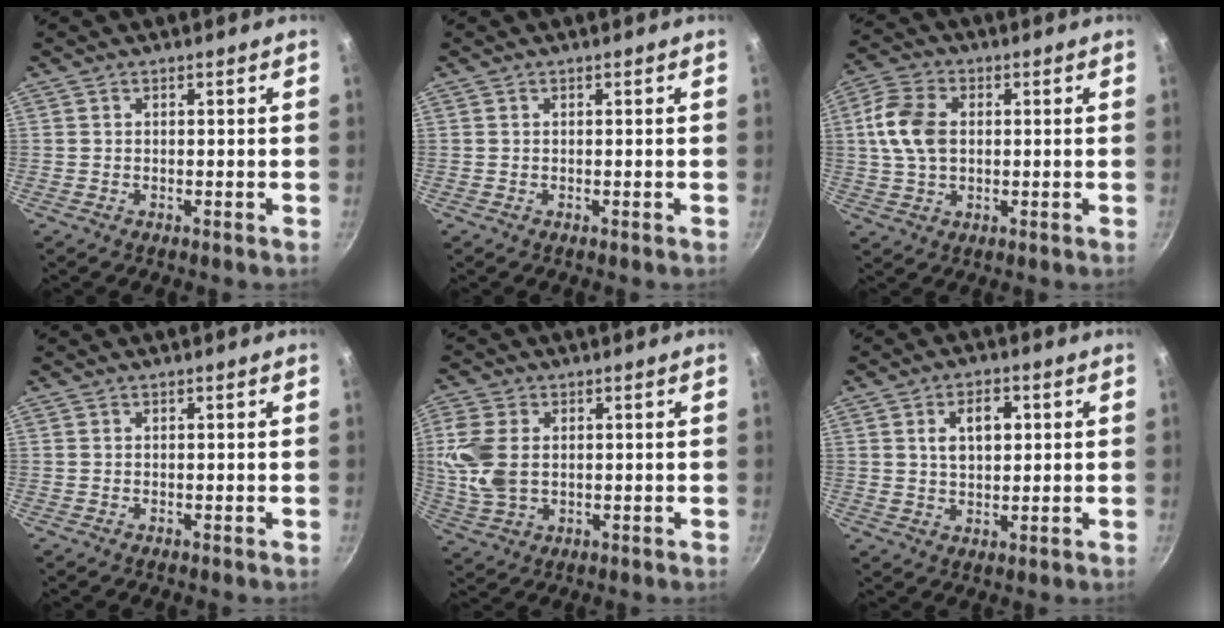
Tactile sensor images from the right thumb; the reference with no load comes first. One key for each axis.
{"total": 0.0}
{"total": 9.7, "fx": 0.9, "fy": 6.6, "fz": 7.2, "tx": -0.135, "ty": 0.014, "tz": 0.010}
{"total": 0.0}
{"total": 9.4, "fx": 0.9, "fy": 6.4, "fz": 6.8, "tx": -0.144, "ty": -0.002, "tz": 0.022}
{"total": 7.0, "fx": 1.6, "fy": 4.3, "fz": 5.2, "tx": -0.067, "ty": 0.000, "tz": 0.027}